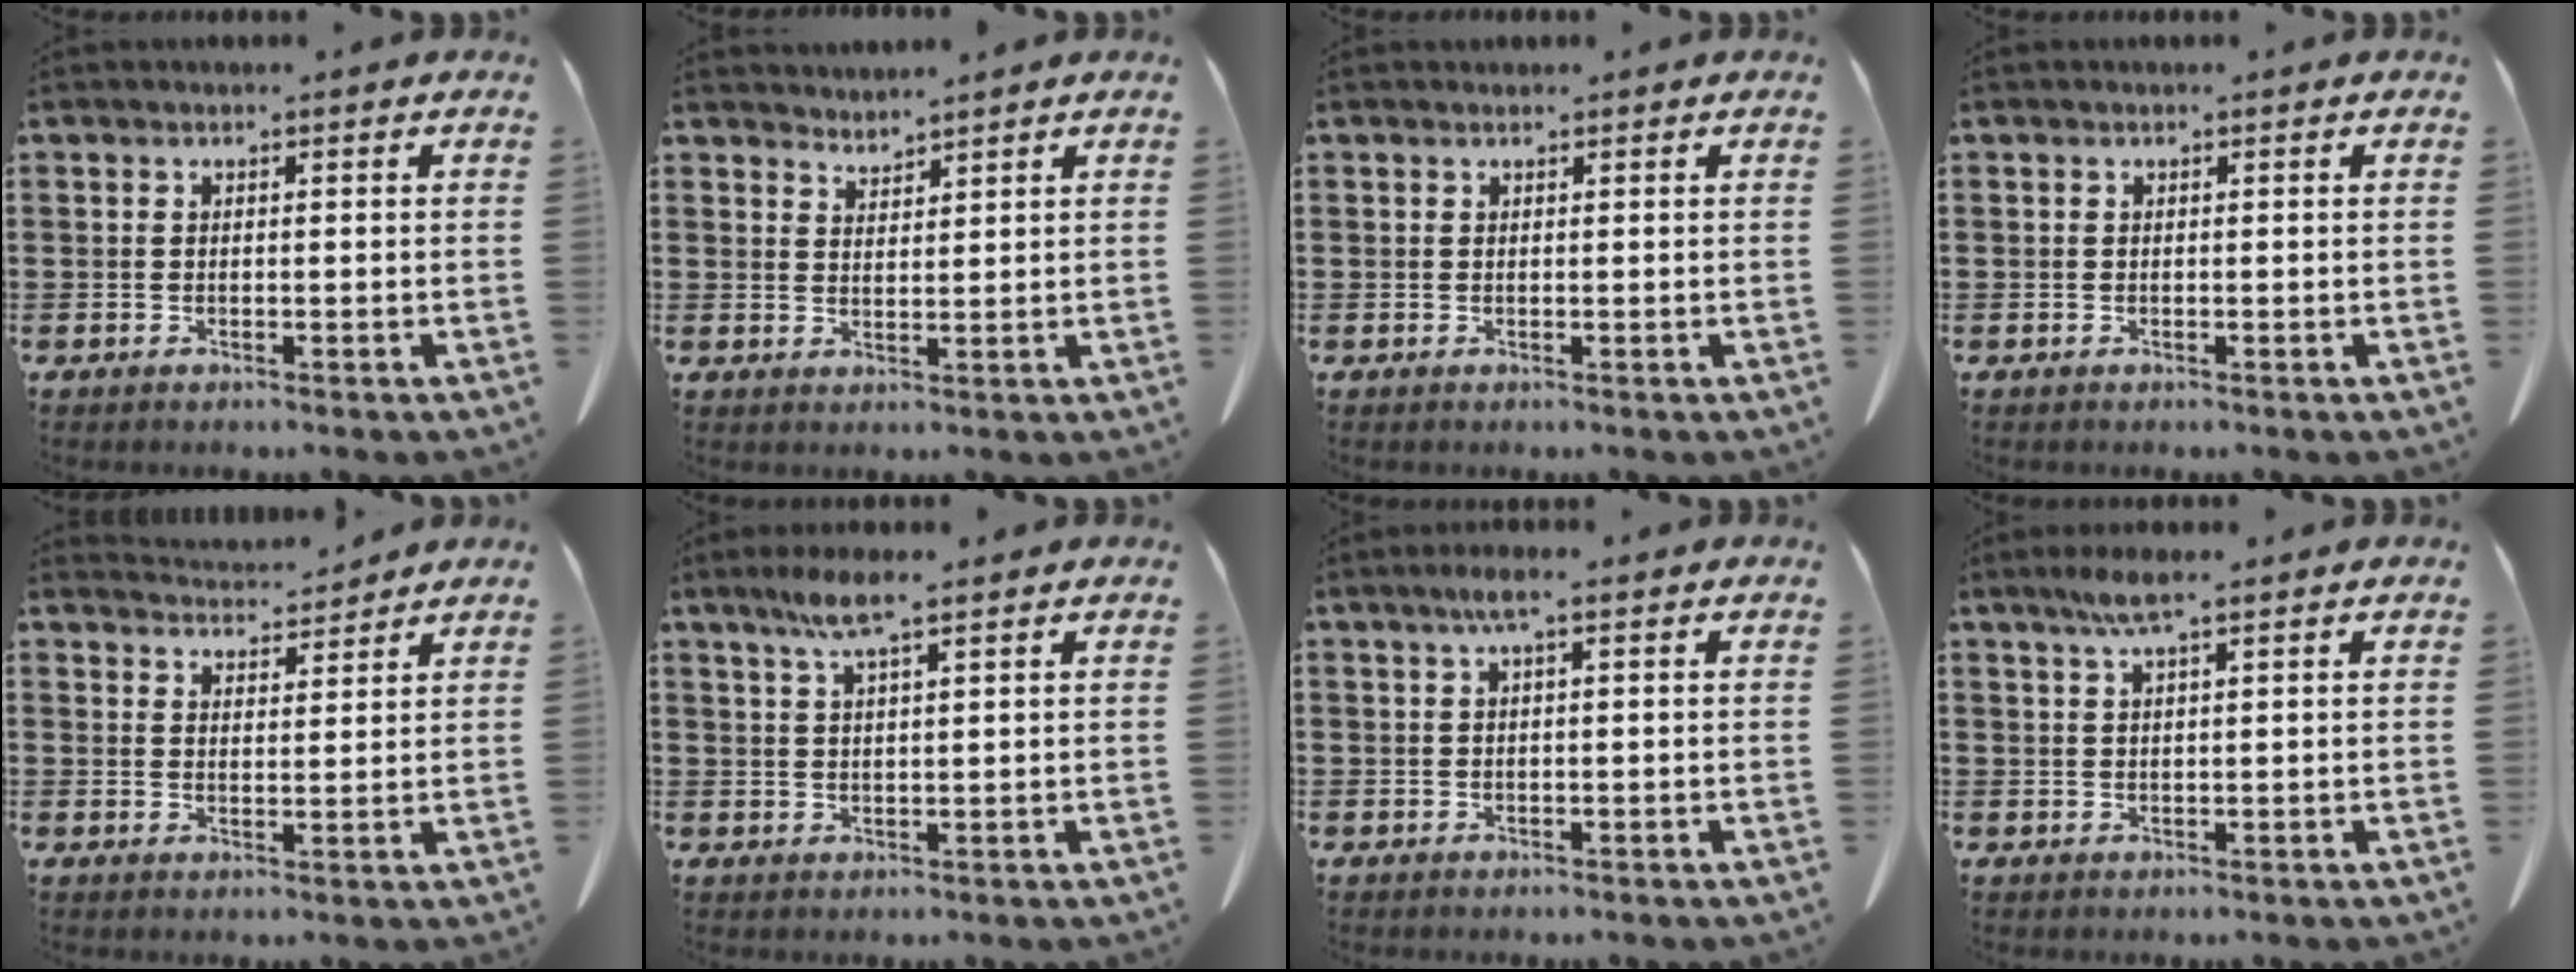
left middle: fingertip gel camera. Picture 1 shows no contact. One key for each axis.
{"total": 2.4, "fx": 2.3, "fy": -0.2, "fz": -0.4, "tx": 0.001, "ty": -0.008, "tz": 0.045}
{"total": 0.0}
{"total": 0.0}
{"total": 4.4, "fx": 4.3, "fy": 0.5, "fz": 0.6, "tx": -0.024, "ty": -0.019, "tz": 0.080}
{"total": 5.3, "fx": 3.3, "fy": 0.6, "fz": 4.1, "tx": -0.087, "ty": 0.004, "tz": 0.057}
{"total": 2.2, "fx": 0.8, "fy": 0.2, "fz": 2.0, "tx": -0.042, "ty": 0.002, "tz": 0.013}
{"total": 3.4, "fx": 2.1, "fy": 0.3, "fz": 2.7, "tx": -0.057, "ty": 0.004, "tz": 0.036}